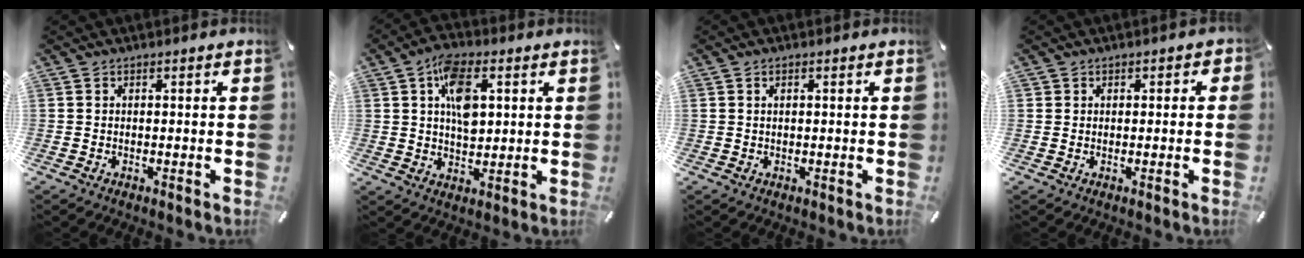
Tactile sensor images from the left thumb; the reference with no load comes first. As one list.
[{"total": 9.9, "force": [2.9, 6.0, 7.3], "torque": [-0.109, -0.002, 0.050]}, {"total": 0.8, "force": [0.3, 0.3, 0.7], "torque": [-0.014, 0.003, 0.004]}, {"total": 1.7, "force": [-0.2, 1.6, 0.4], "torque": [0.002, 0.004, -0.008]}]